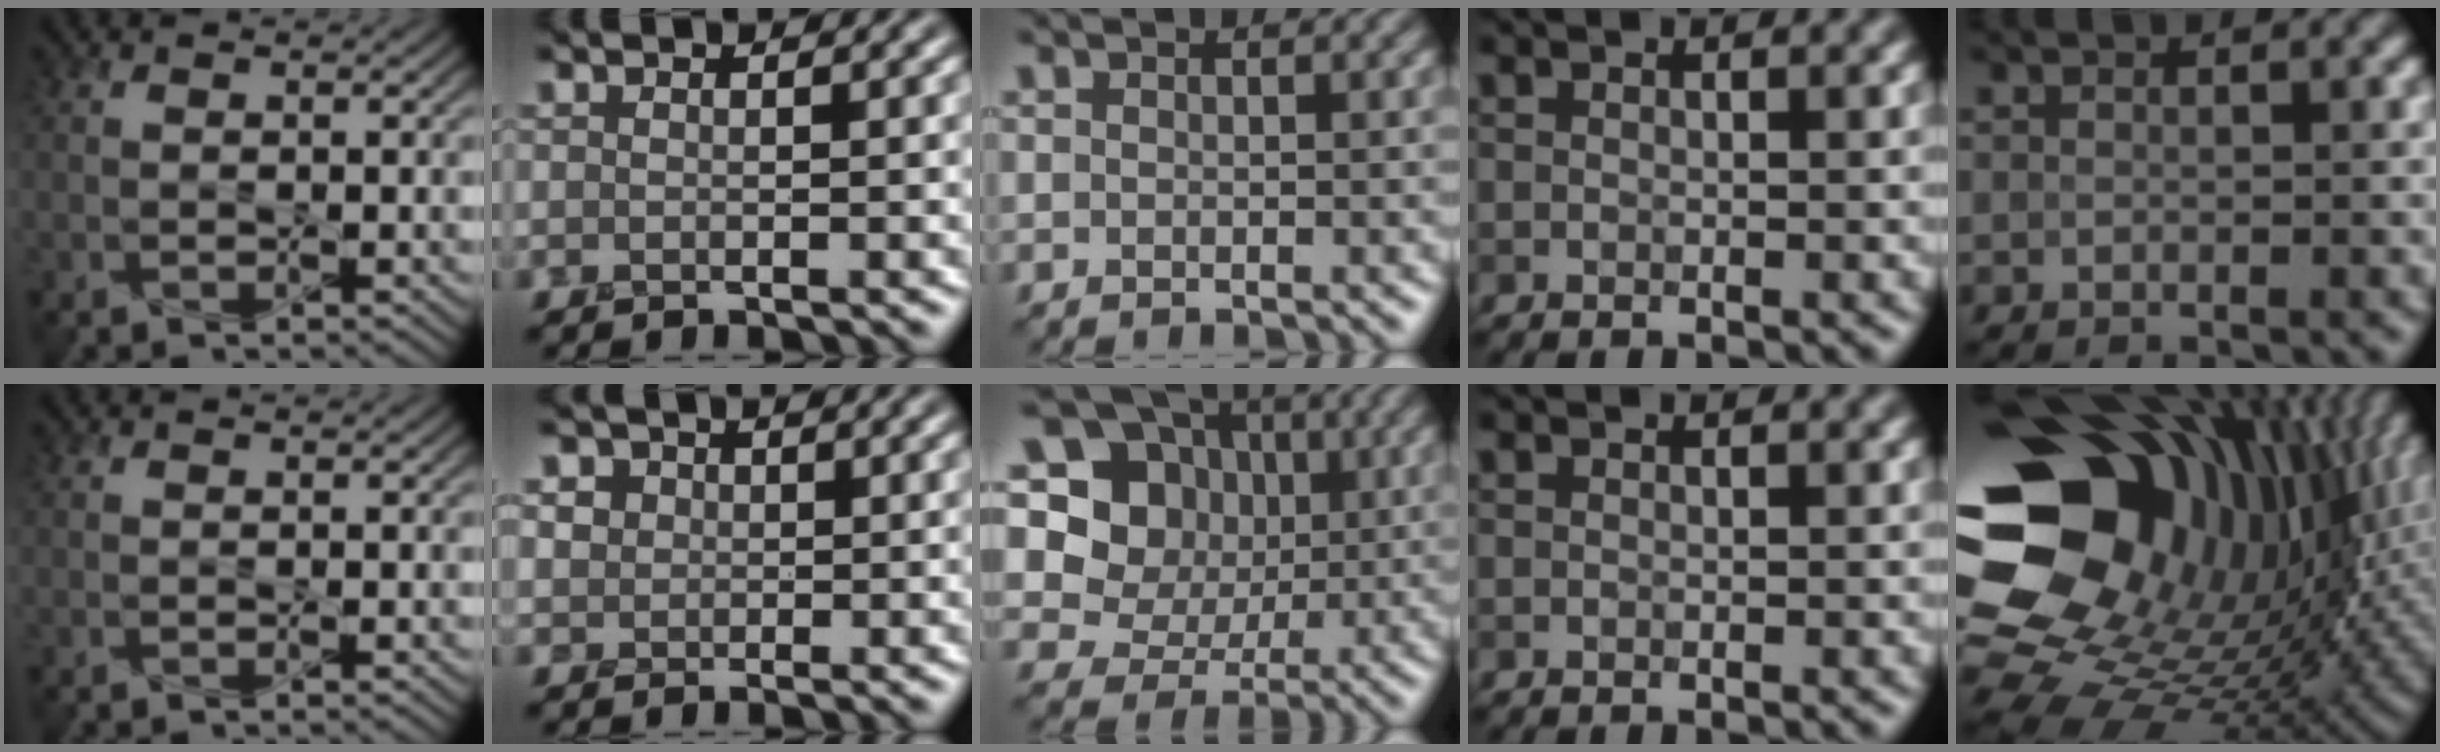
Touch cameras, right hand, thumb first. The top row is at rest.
{"index": {"total": 3.8, "force": [1.4, 3.2, 1.4], "torque": [-0.031, 0.007, 0.012]}, "middle": {"total": 12.3, "force": [3.1, 10.8, 5.1], "torque": [-0.130, 0.030, 0.040]}, "little": {"total": 19.9, "force": [4.0, 14.3, 13.3], "torque": [-0.265, -0.025, 0.086]}}